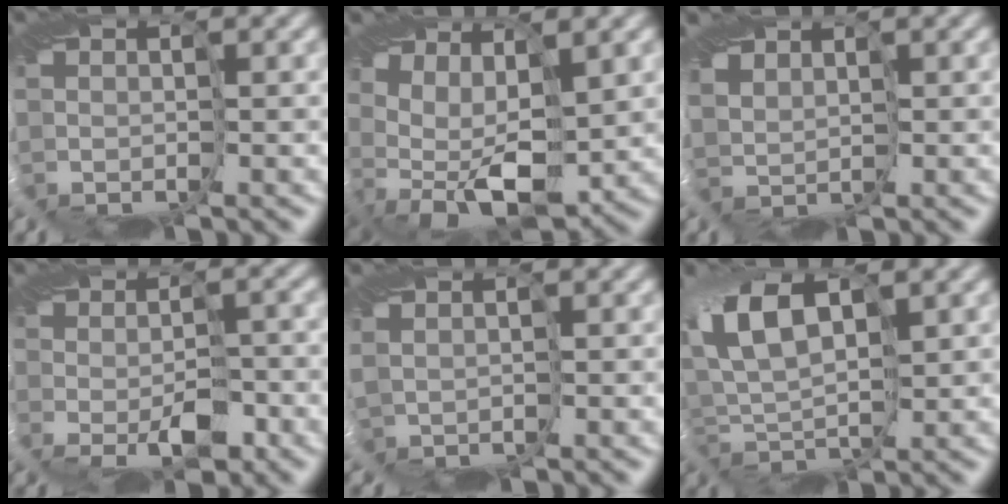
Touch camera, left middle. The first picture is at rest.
{"total": 8.4, "force": [0.4, 4.5, 7.1], "torque": [-0.140, -0.019, 0.017]}
{"total": 2.1, "force": [0.4, 1.5, 1.4], "torque": [-0.016, -0.004, -0.004]}
{"total": 1.6, "force": [-1.3, 0.1, 1.0], "torque": [-0.009, -0.002, -0.020]}
{"total": 1.4, "force": [-0.8, 0.9, 0.9], "torque": [-0.020, -0.005, -0.021]}
{"total": 7.3, "force": [0.7, 4.2, 5.9], "torque": [-0.119, -0.006, 0.012]}